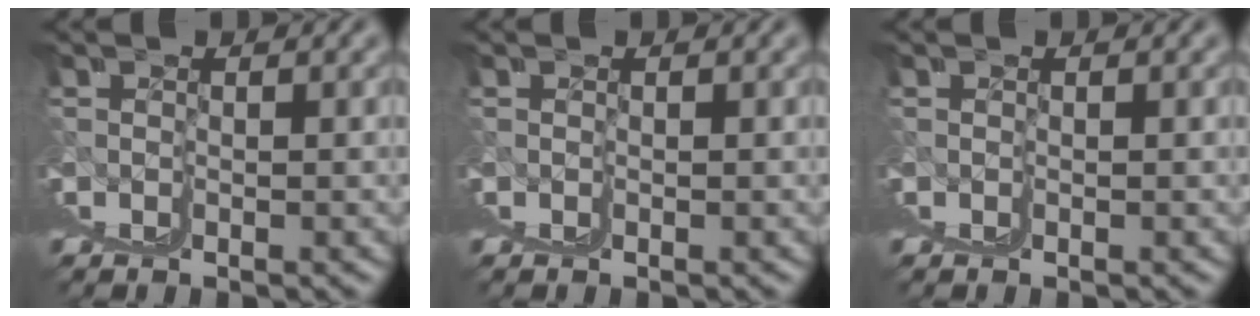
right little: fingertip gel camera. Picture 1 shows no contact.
{"total": 0.0}
{"total": 0.0}